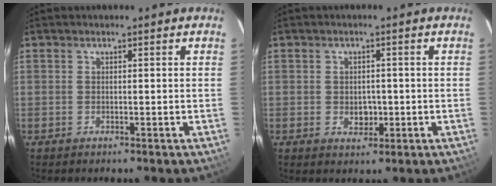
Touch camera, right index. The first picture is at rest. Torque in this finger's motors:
{"motor_torque": [0.06, 0.07, 0.04, 0.01]}